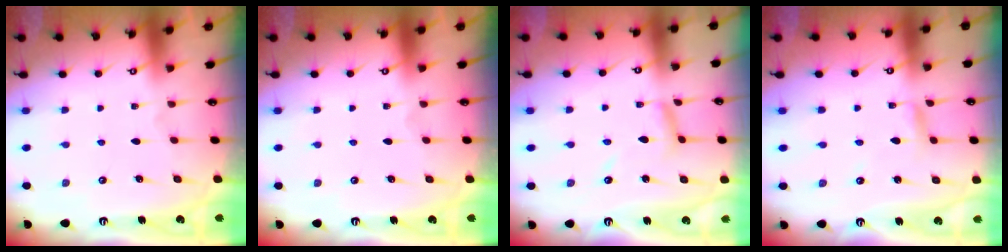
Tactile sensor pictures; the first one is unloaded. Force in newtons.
{"total": 0.0}
{"total": 7.0, "press": 7.0, "slide": 0.1}
{"total": 2.4, "press": 2.4, "slide": 0.2}